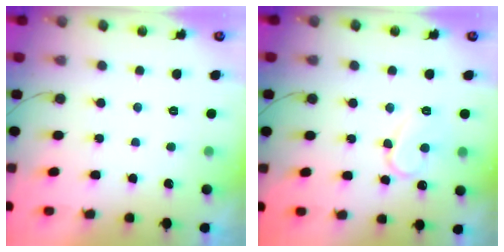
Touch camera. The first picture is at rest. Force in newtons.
{"total": 9.4, "press": 9.4, "slide": 1.0}